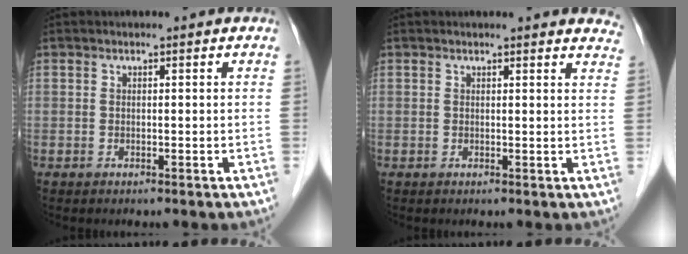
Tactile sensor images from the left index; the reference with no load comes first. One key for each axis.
{"total": 9.7, "fx": 9.2, "fy": 2.4, "fz": 1.7, "tx": 0.024, "ty": -0.011, "tz": 0.073}